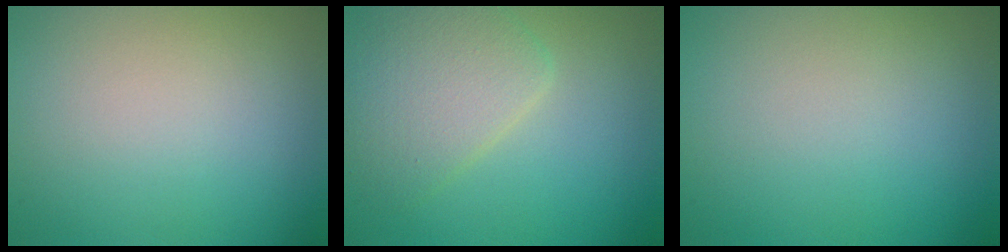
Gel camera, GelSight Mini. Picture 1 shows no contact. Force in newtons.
{"total": 4.5, "press": 4.5, "slide": 0.2}
{"total": 0.0}